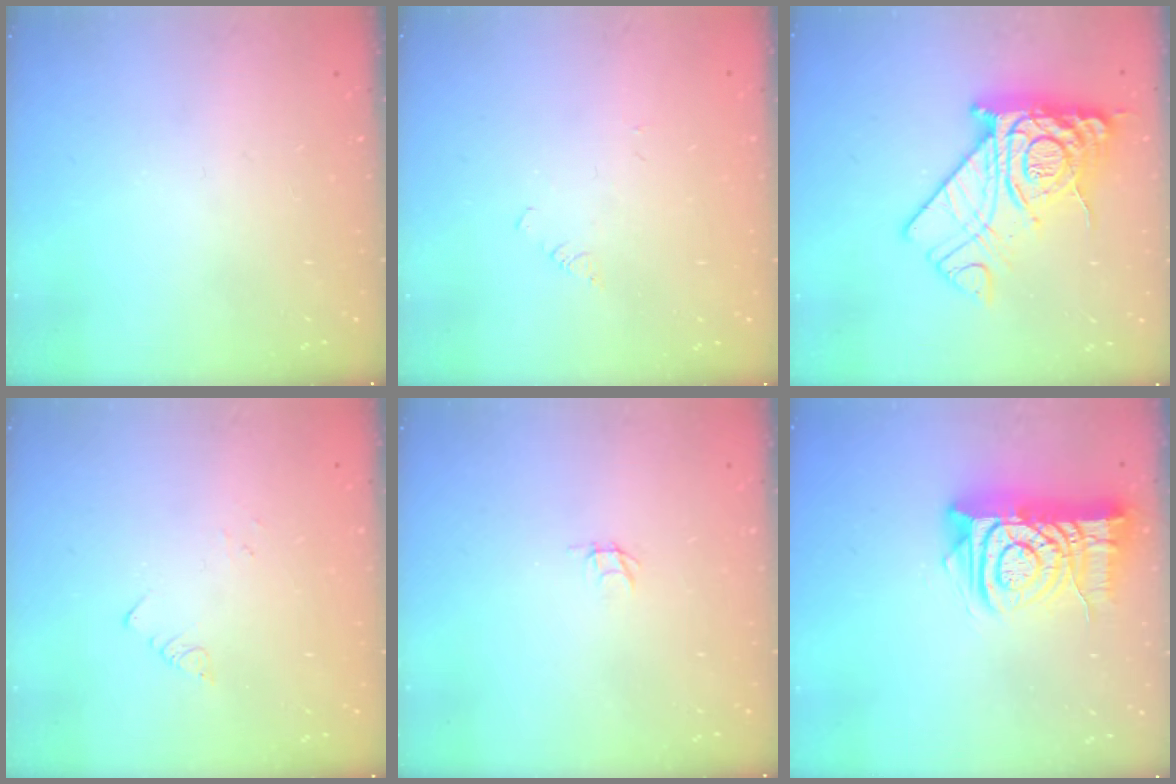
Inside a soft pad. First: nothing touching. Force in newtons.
{"total": 1.0, "press": 0.9, "slide": 0.2}
{"total": 21.4, "press": 21.3, "slide": 2.0}
{"total": 1.3, "press": 1.2, "slide": 0.1}
{"total": 1.8, "press": 1.8, "slide": 0.1}
{"total": 13.2, "press": 13.2, "slide": 1.5}